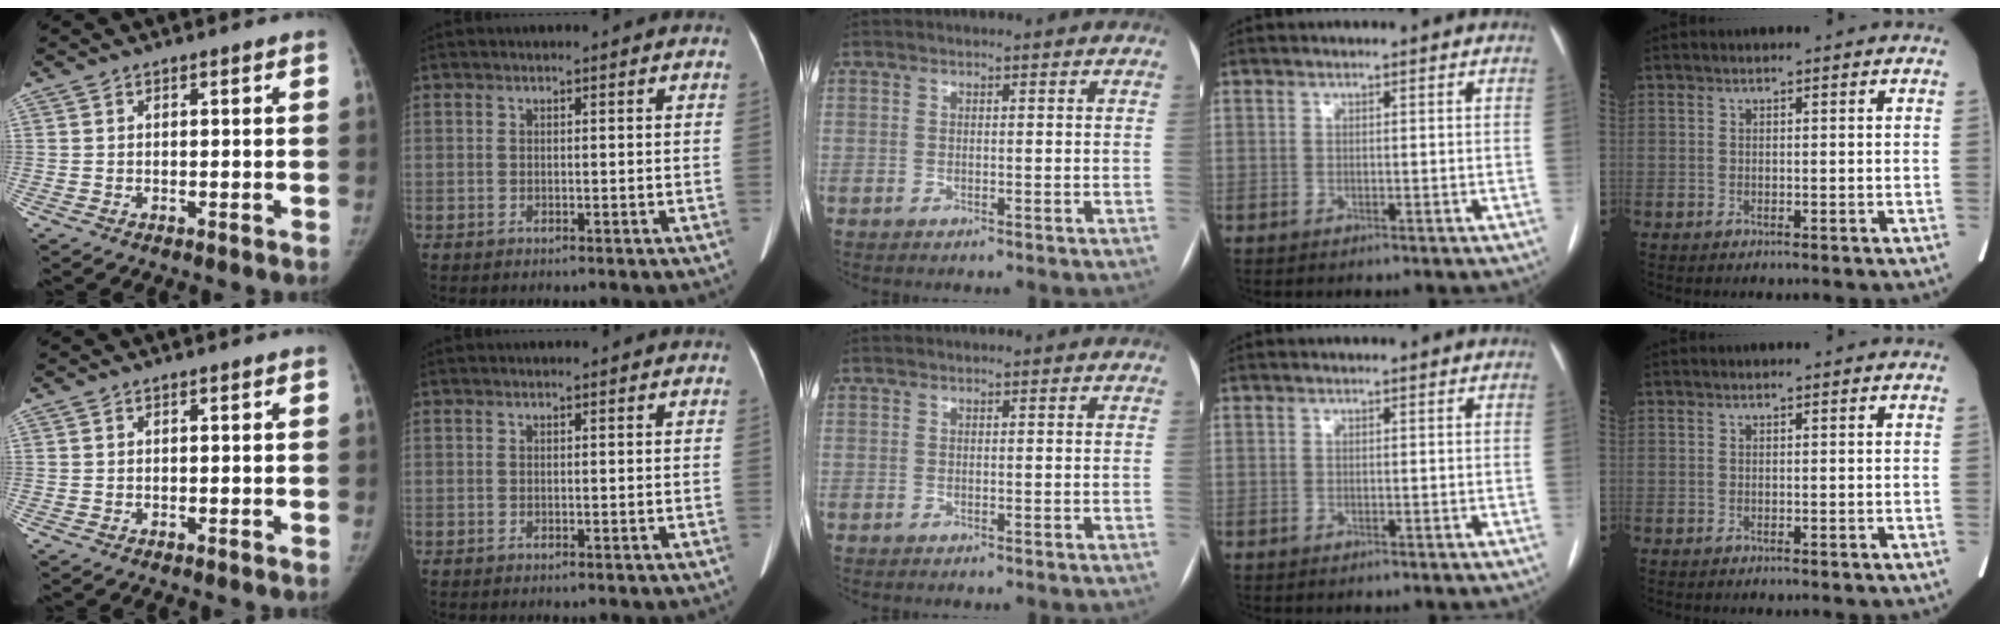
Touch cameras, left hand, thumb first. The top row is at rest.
{}